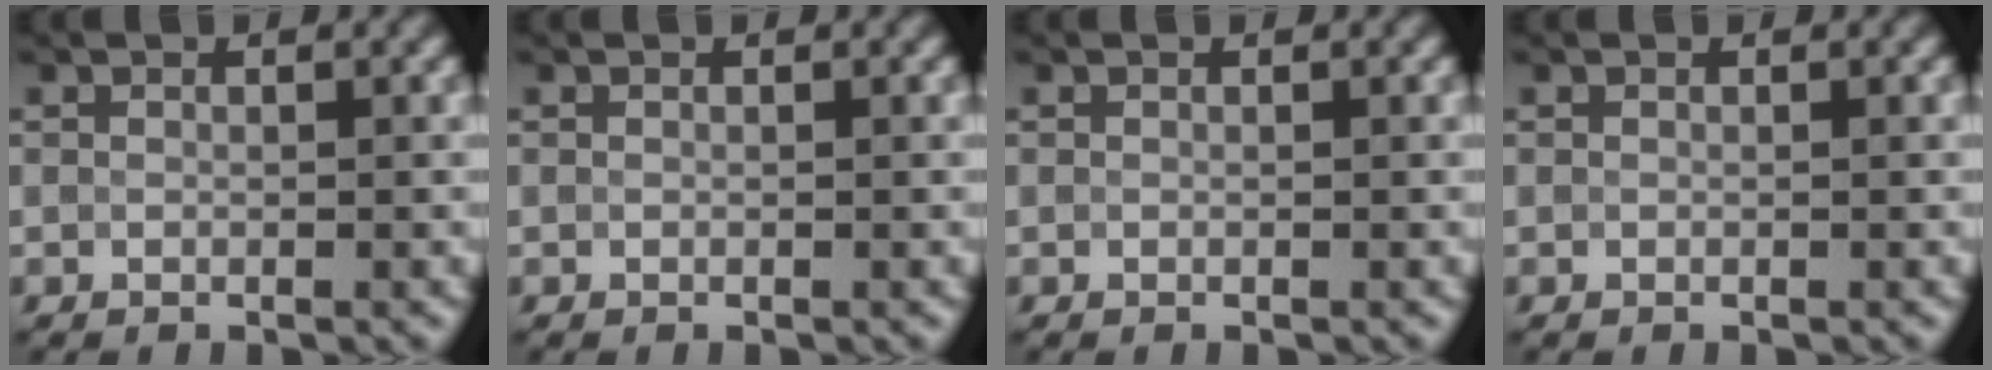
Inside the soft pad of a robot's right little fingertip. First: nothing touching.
{"total": 0.0}
{"total": 0.0}
{"total": 0.0}